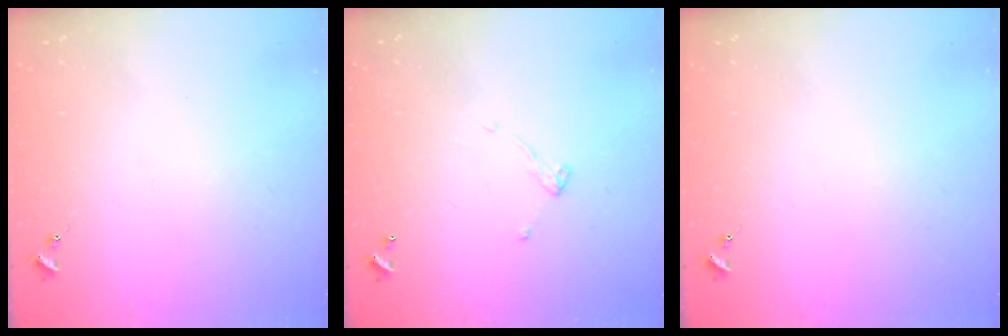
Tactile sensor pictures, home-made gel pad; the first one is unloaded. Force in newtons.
{"total": 4.9, "press": 4.9, "slide": 0.2}
{"total": 0.0}